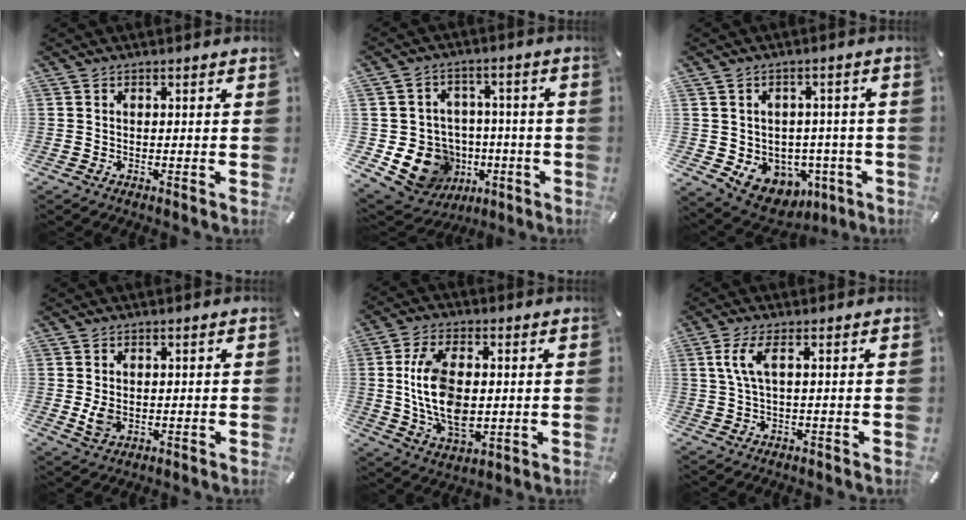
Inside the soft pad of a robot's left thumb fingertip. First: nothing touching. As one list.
[{"total": 14.2, "force": [-4.3, 12.5, 5.2], "torque": [-0.090, 0.020, -0.055]}, {"total": 7.4, "force": [-2.6, 6.6, 2.3], "torque": [-0.037, -0.001, -0.031]}, {"total": 3.5, "force": [0.0, 2.5, 2.4], "torque": [-0.056, -0.007, -0.005]}, {"total": 13.8, "force": [0.9, 8.2, 11.1], "torque": [-0.237, -0.008, 0.013]}, {"total": 5.0, "force": [1.0, 0.9, 4.8], "torque": [-0.102, -0.007, 0.015]}]